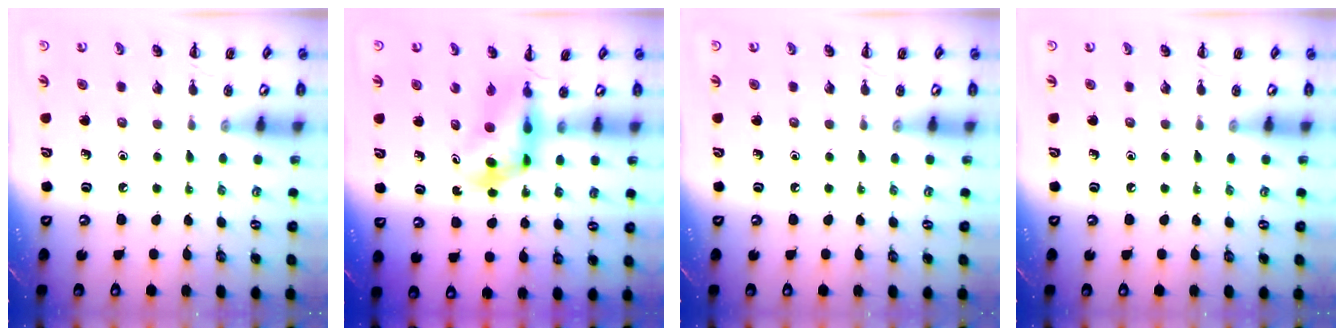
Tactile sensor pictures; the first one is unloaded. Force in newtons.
{"total": 4.8, "press": 4.7, "slide": 0.6}
{"total": 0.0}
{"total": 0.0}